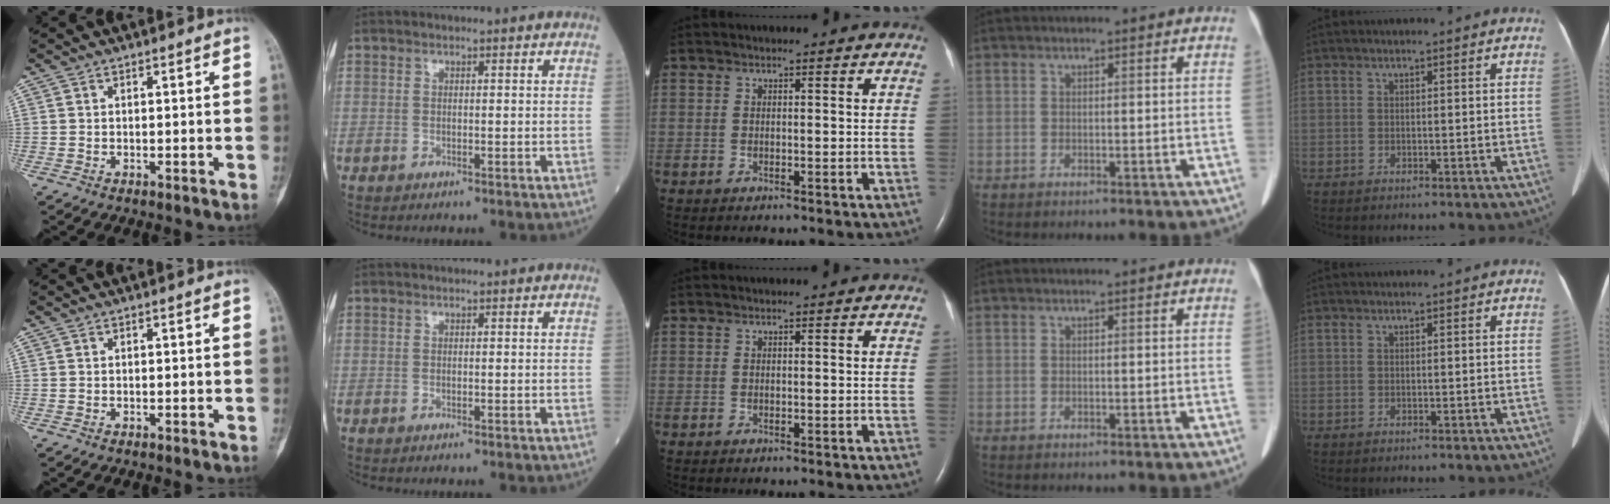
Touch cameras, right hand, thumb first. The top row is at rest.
{}